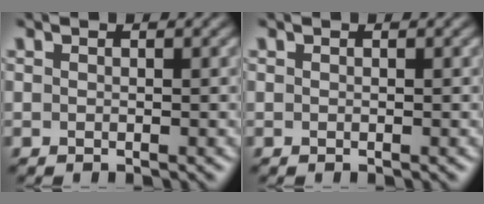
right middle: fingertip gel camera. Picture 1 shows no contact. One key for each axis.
{"total": 0.0}